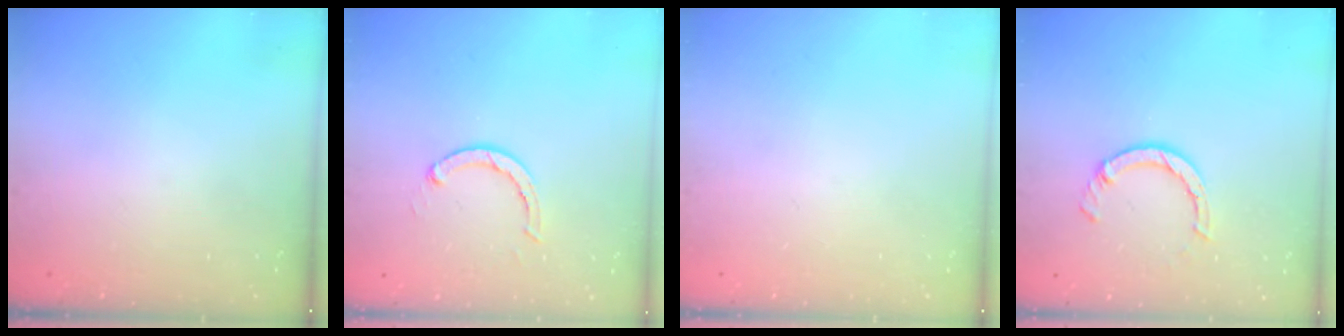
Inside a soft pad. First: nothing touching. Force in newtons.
{"total": 2.9, "press": 2.9, "slide": 0.5}
{"total": 0.0}
{"total": 5.8, "press": 5.8, "slide": 0.8}